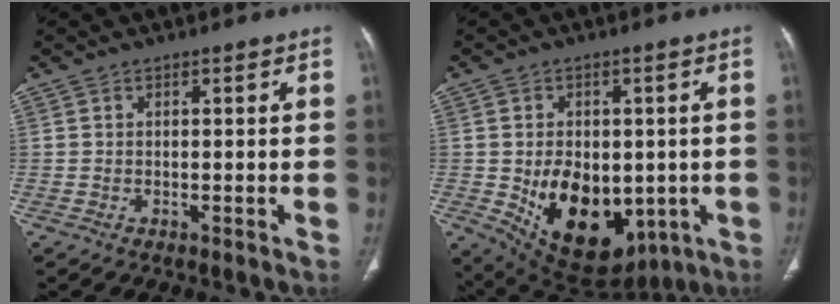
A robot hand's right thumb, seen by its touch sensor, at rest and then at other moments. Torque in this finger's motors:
{"motor_torque": [-0.25, 1.05, 0.84, 0.64, 0.15]}